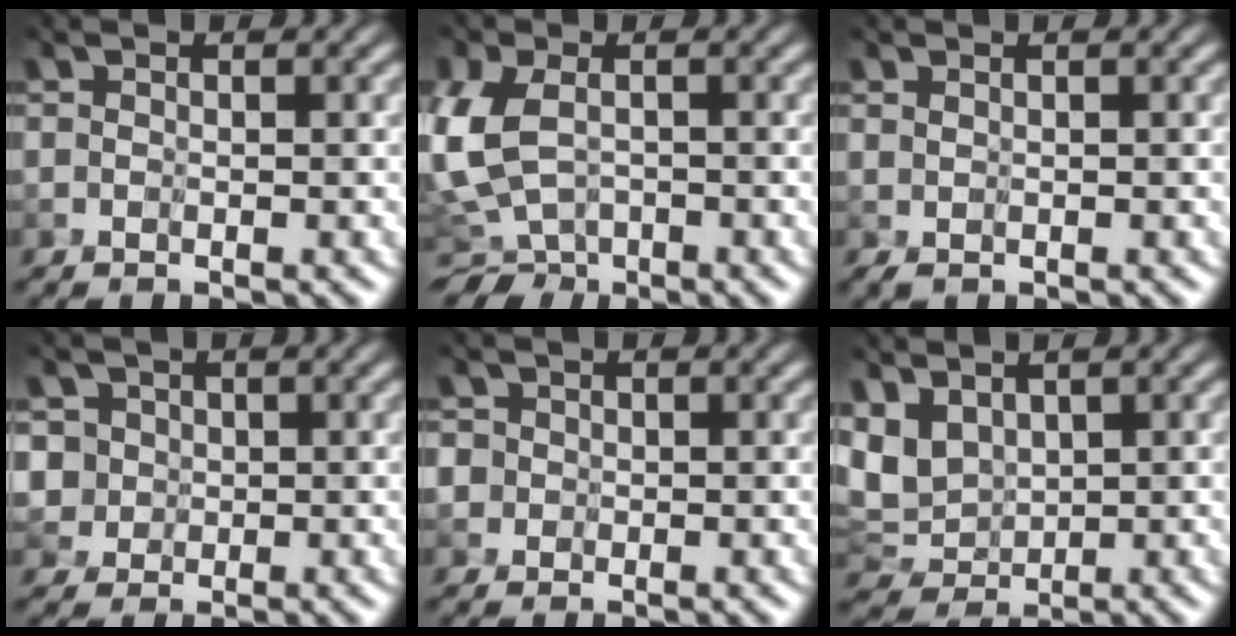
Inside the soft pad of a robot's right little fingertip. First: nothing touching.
{"total": 6.9, "force": [-2.4, 4.7, 4.4], "torque": [-0.116, -0.020, -0.027]}
{"total": 1.0, "force": [0.5, 0.3, 0.8], "torque": [-0.020, 0.001, 0.010]}
{"total": 4.9, "force": [0.6, 4.5, 1.7], "torque": [-0.039, 0.022, -0.023]}
{"total": 3.0, "force": [-0.1, 3.0, 0.5], "torque": [-0.014, 0.018, -0.027]}
{"total": 5.5, "force": [1.4, 3.7, 3.9], "torque": [-0.106, -0.008, 0.042]}